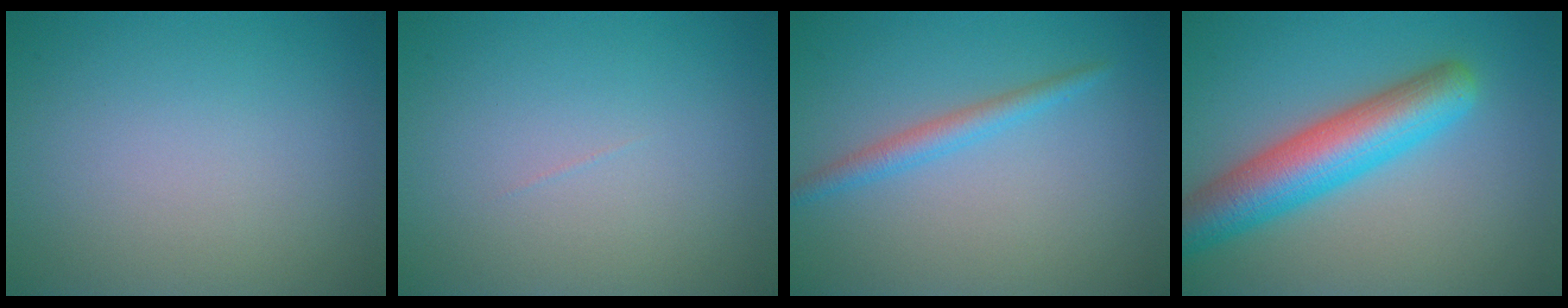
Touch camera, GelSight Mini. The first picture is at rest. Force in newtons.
{"total": 0.0}
{"total": 2.0, "press": 2.0, "slide": 0.1}
{"total": 7.4, "press": 7.4, "slide": 0.2}